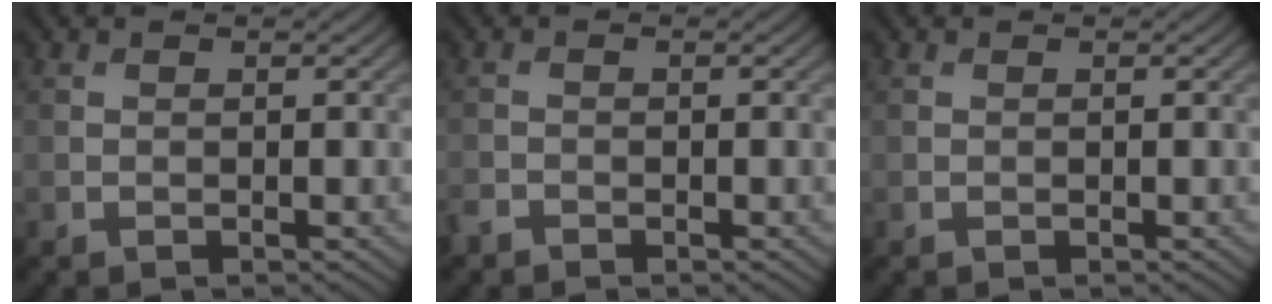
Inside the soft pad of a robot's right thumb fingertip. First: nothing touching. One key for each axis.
{"total": 1.1, "fx": -1.0, "fy": 0.4, "fz": 0.2, "tx": -0.007, "ty": -0.001, "tz": -0.025}
{"total": 0.0}